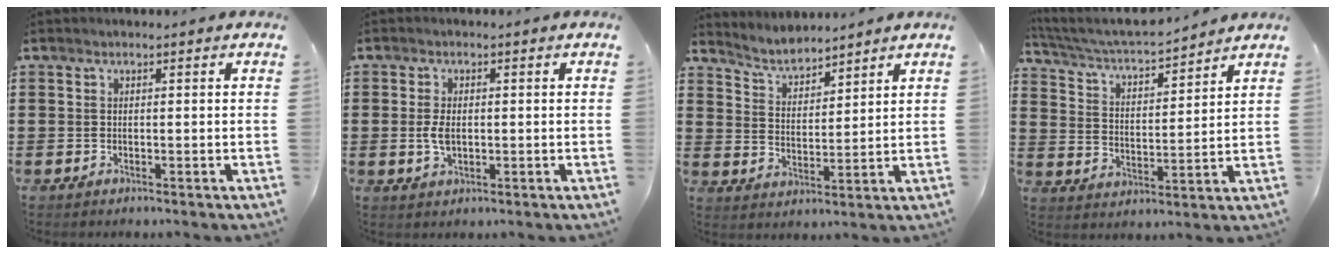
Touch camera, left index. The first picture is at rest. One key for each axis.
{"total": 3.3, "fx": -0.1, "fy": 1.8, "fz": 2.8, "tx": -0.070, "ty": -0.001, "tz": -0.007}
{"total": 4.1, "fx": 4.0, "fy": 0.7, "fz": 0.8, "tx": -0.033, "ty": -0.017, "tz": 0.070}
{"total": 4.5, "fx": 4.2, "fy": 0.3, "fz": 1.7, "tx": -0.053, "ty": -0.032, "tz": 0.065}